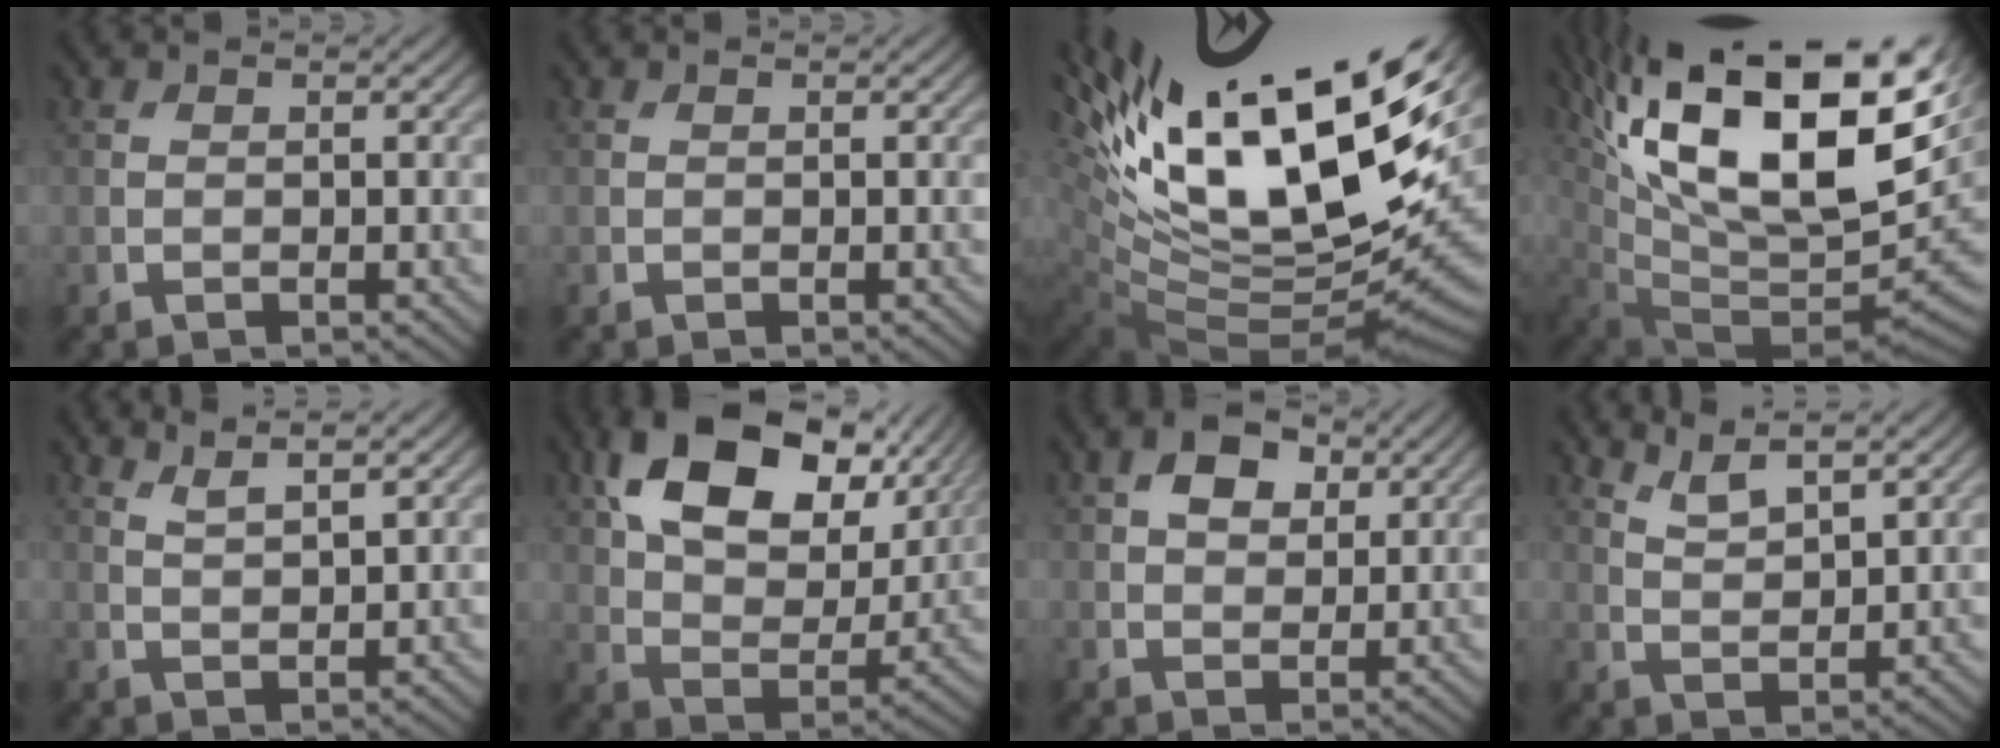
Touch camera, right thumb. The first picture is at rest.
{"total": 0.0}
{"total": 20.7, "force": [8.4, 7.7, 17.2], "torque": [-0.275, 0.038, 0.154]}
{"total": 22.1, "force": [9.6, 8.9, 17.7], "torque": [-0.288, 0.039, 0.181]}
{"total": 2.9, "force": [2.1, 0.3, 1.9], "torque": [-0.033, 0.004, 0.043]}
{"total": 16.4, "force": [7.8, 9.5, 10.8], "torque": [-0.210, 0.001, 0.138]}
{"total": 4.7, "force": [1.9, 3.1, 3.0], "torque": [-0.053, 0.004, 0.030]}
{"total": 3.8, "force": [2.9, 0.5, 2.4], "torque": [-0.053, 0.001, 0.066]}